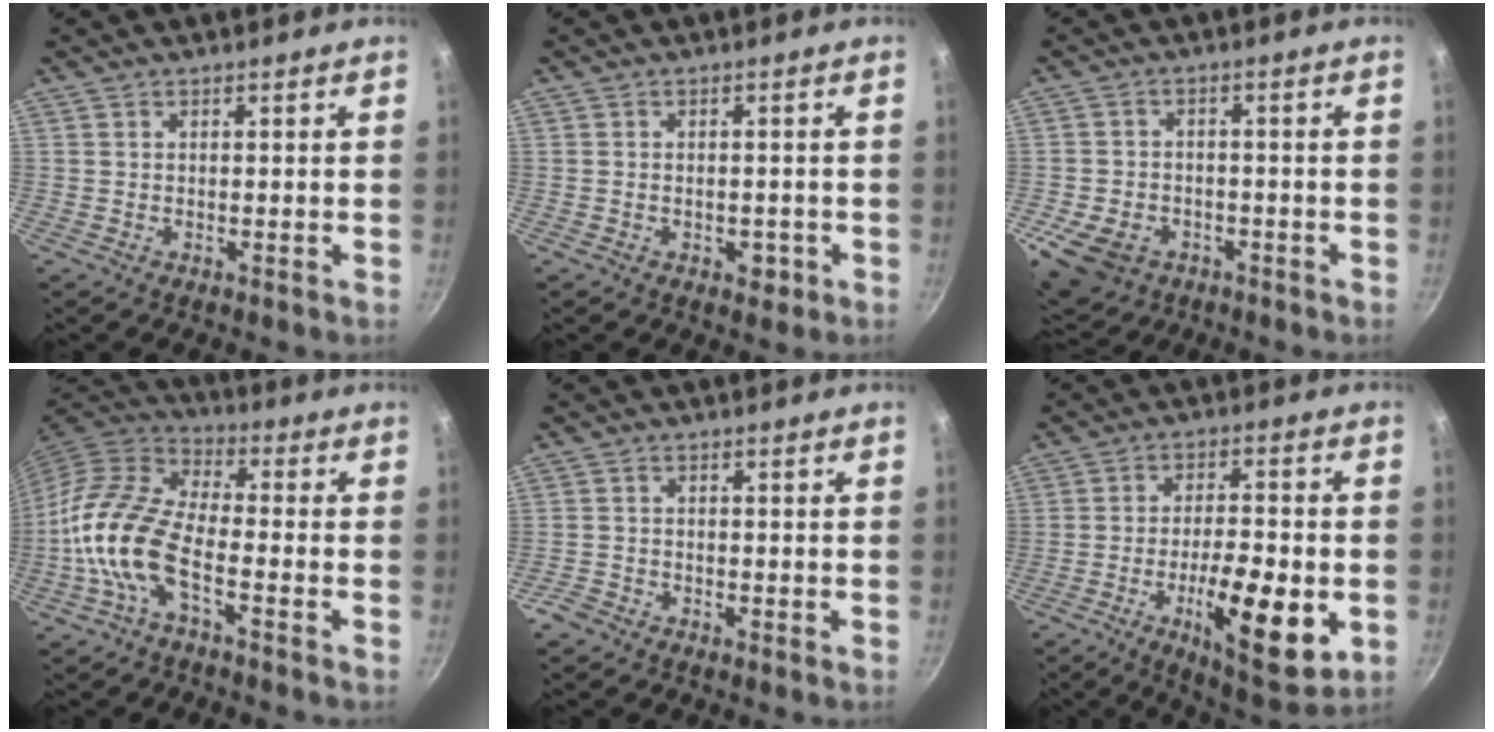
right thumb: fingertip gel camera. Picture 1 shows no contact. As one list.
[{"total": 2.7, "force": [-1.1, 1.8, 1.7], "torque": [-0.013, 0.007, -0.010]}, {"total": 10.3, "force": [-4.2, 7.7, 5.4], "torque": [-0.094, 0.020, -0.063]}, {"total": 14.1, "force": [-4.7, 6.4, 11.7], "torque": [-0.228, 0.039, -0.109]}, {"total": 2.4, "force": [-1.9, 1.4, 0.6], "torque": [-0.016, 0.017, -0.038]}, {"total": 16.7, "force": [-4.9, 5.6, 14.9], "torque": [-0.218, 0.009, -0.073]}]